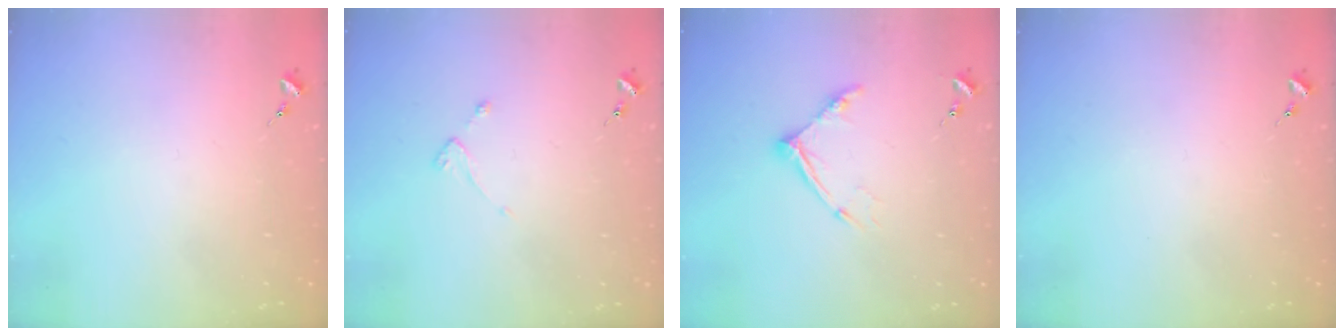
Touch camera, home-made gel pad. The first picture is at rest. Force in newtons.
{"total": 2.2, "press": 2.1, "slide": 0.4}
{"total": 10.5, "press": 10.5, "slide": 1.0}
{"total": 0.0}